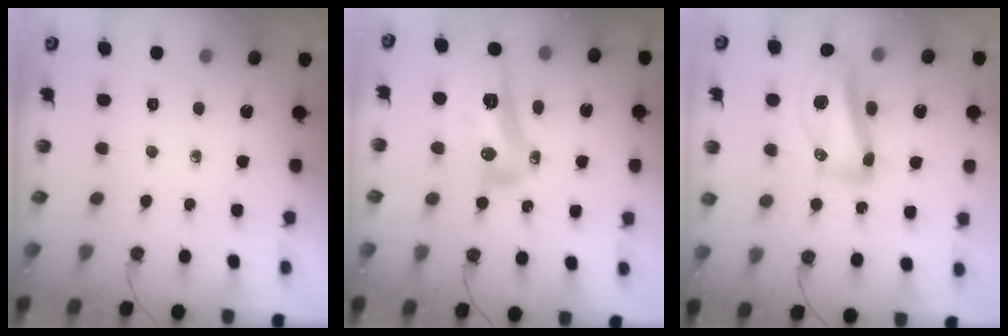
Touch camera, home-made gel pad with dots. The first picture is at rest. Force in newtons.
{"total": 13.4, "press": 13.4, "slide": 1.2}
{"total": 14.8, "press": 14.5, "slide": 2.7}